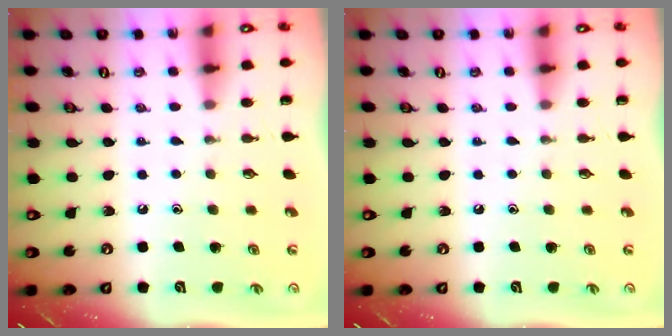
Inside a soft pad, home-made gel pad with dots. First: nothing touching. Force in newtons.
{"total": 0.0}